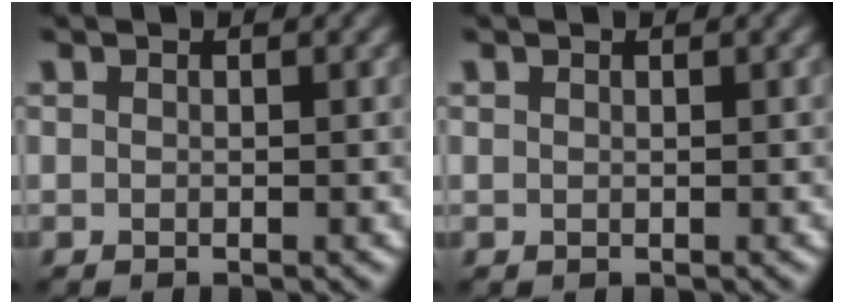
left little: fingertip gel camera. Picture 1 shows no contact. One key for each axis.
{"total": 0.0}